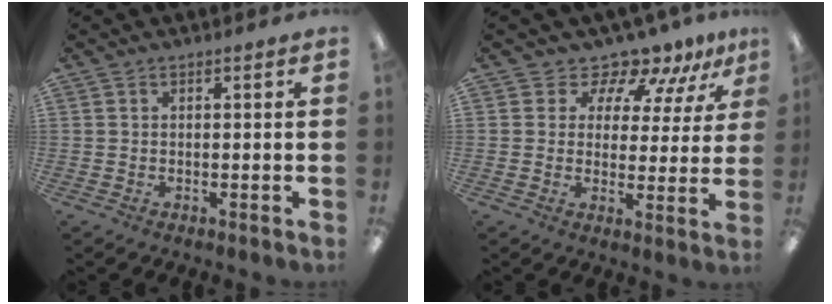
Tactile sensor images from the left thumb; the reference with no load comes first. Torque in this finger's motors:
{"motor_torque": [0.01, 0.78, -0.39, 0.08, 0.00]}